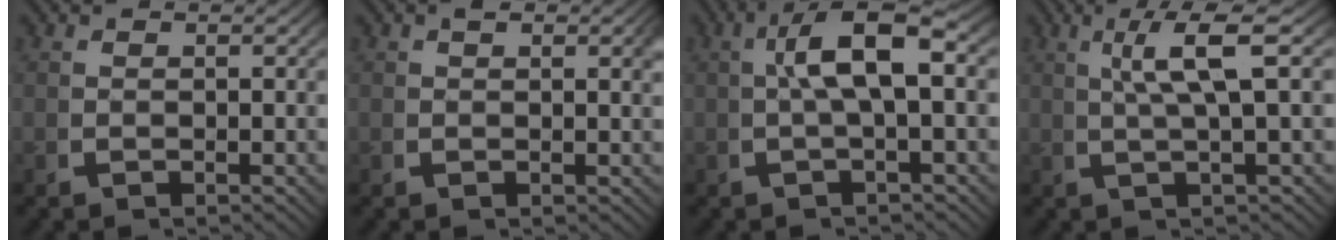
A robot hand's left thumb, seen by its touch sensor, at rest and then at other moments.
{"total": 1.3, "force": [0.6, 0.3, 1.1], "torque": [-0.011, 0.000, 0.007]}
{"total": 6.7, "force": [1.0, 2.4, 6.2], "torque": [-0.107, 0.014, 0.005]}
{"total": 5.7, "force": [2.0, 1.1, 5.2], "torque": [-0.085, 0.012, 0.025]}